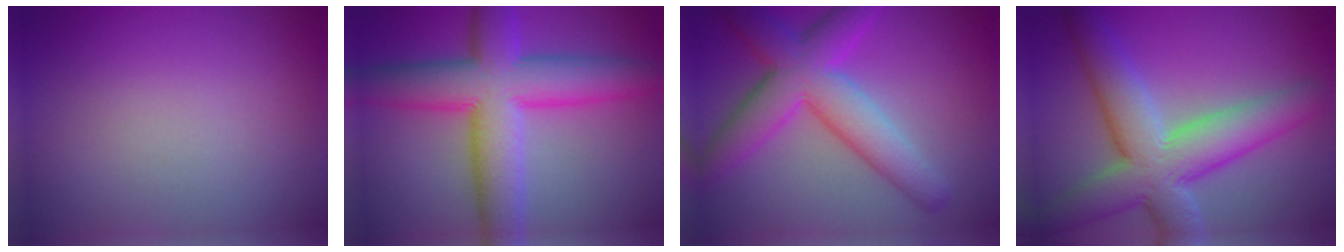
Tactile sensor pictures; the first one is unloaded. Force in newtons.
{"total": 9.8, "press": 9.8, "slide": 0.1}
{"total": 7.4, "press": 7.4, "slide": 0.4}
{"total": 9.0, "press": 8.9, "slide": 0.7}